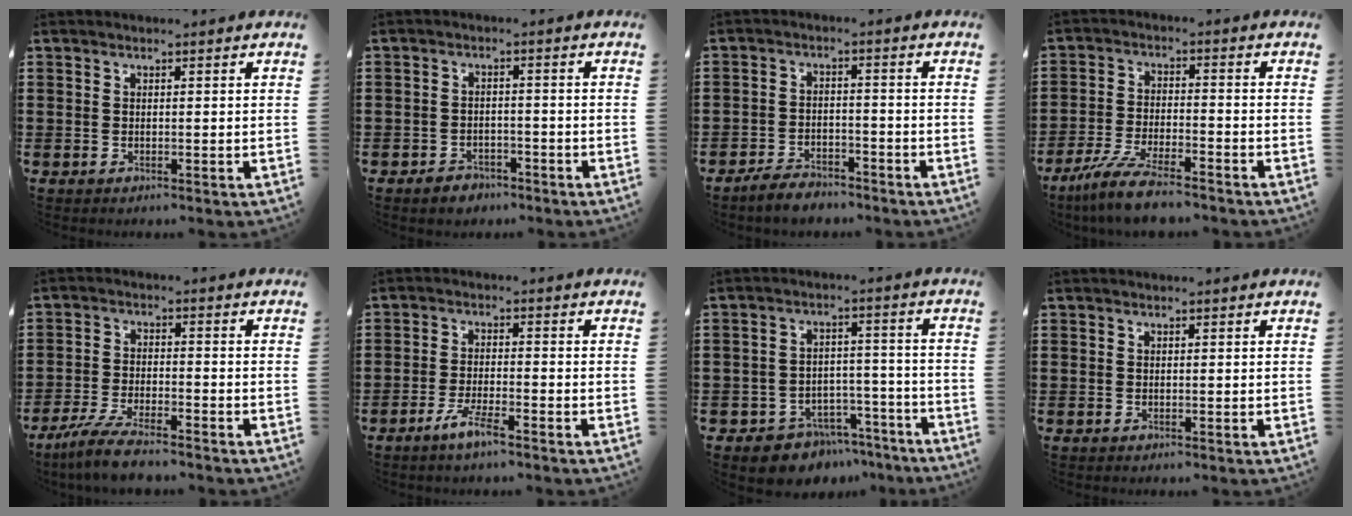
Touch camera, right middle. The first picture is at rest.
{"total": 2.1, "force": [-1.9, 0.9, 0.2], "torque": [-0.011, 0.002, -0.040]}
{"total": 3.6, "force": [-3.5, 0.8, 0.7], "torque": [-0.024, 0.005, -0.072]}
{"total": 7.0, "force": [-6.0, 0.6, 3.7], "torque": [-0.091, -0.012, -0.118]}
{"total": 5.7, "force": [-4.9, 0.5, 2.8], "torque": [-0.074, -0.013, -0.097]}
{"total": 4.2, "force": [-2.9, 0.3, 3.0], "torque": [-0.064, -0.005, -0.053]}
{"total": 5.7, "force": [-5.3, 2.1, 0.4], "torque": [-0.010, 0.024, -0.104]}
{"total": 0.0}